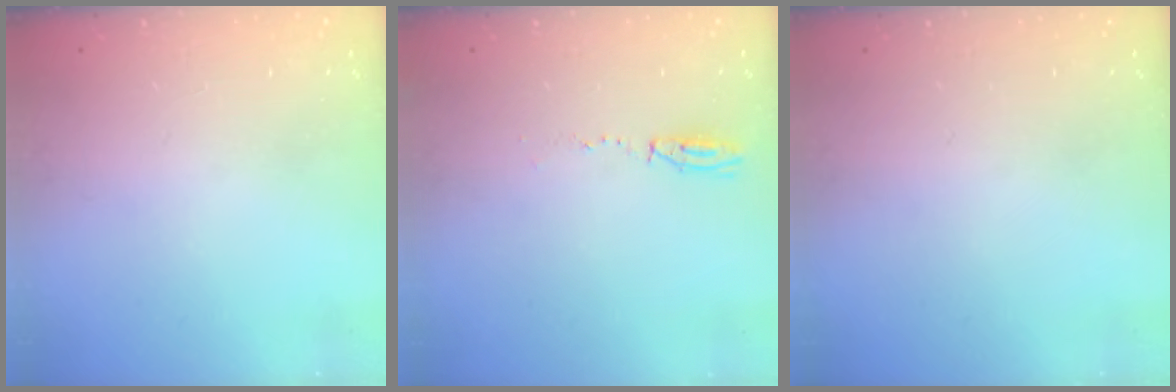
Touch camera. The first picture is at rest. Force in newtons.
{"total": 3.9, "press": 3.8, "slide": 0.9}
{"total": 0.0}